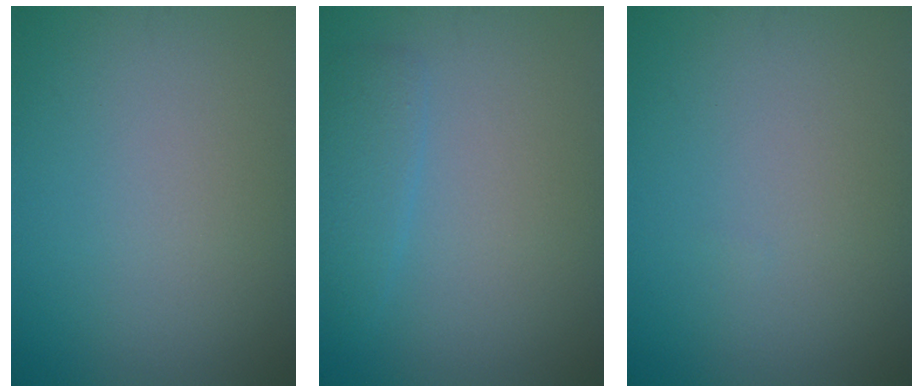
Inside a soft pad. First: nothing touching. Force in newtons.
{"total": 1.9, "press": 1.9, "slide": 0.2}
{"total": 0.0}